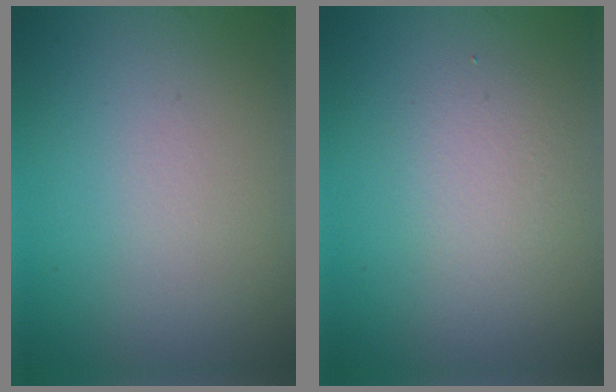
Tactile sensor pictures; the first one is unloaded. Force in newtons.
{"total": 1.9, "press": 1.9, "slide": 0.2}